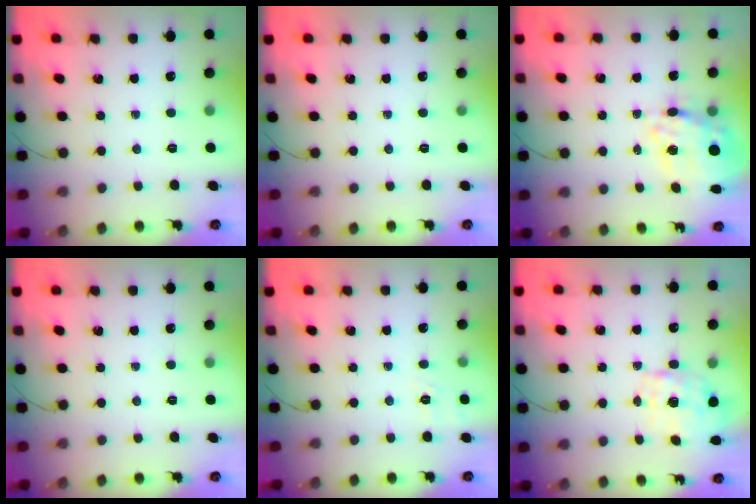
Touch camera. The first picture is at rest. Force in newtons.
{"total": 0.0}
{"total": 17.4, "press": 16.9, "slide": 4.1}
{"total": 0.0}
{"total": 1.8, "press": 0.4, "slide": 1.7}
{"total": 1.6, "press": 1.5, "slide": 0.6}